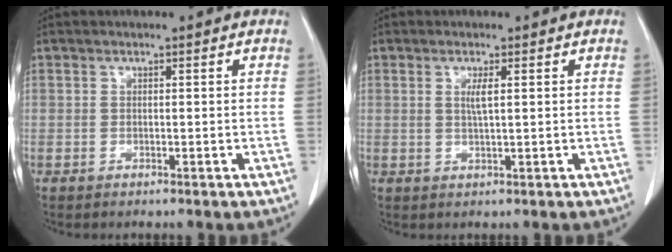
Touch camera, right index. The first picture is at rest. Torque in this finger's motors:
{"motor_torque": [0.24, 0.24, 0.06, 0.04]}